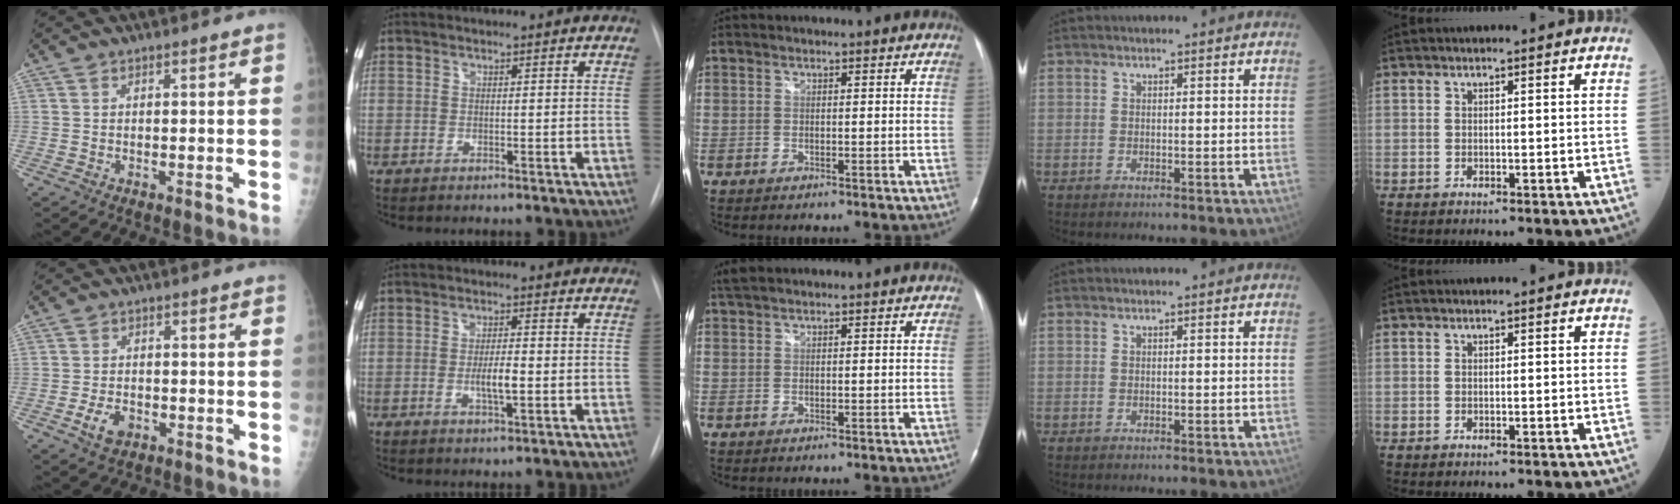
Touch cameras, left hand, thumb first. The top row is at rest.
{"thumb": {"total": 4.5, "force": [-2.0, 3.0, 2.8], "torque": [-0.044, 0.008, -0.032]}, "index": {"total": 3.6, "force": [-1.1, 0.7, 3.4], "torque": [-0.062, -0.007, -0.017]}, "middle": {"total": 1.3, "force": [1.1, 0.2, 0.7], "torque": [-0.020, 0.022, 0.026]}}